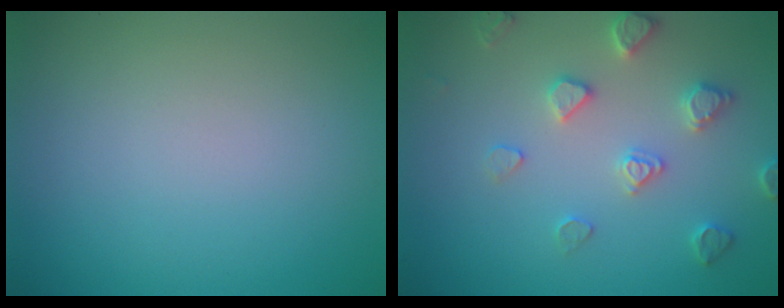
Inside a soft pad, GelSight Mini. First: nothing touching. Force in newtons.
{"total": 3.2, "press": 3.2, "slide": 0.8}